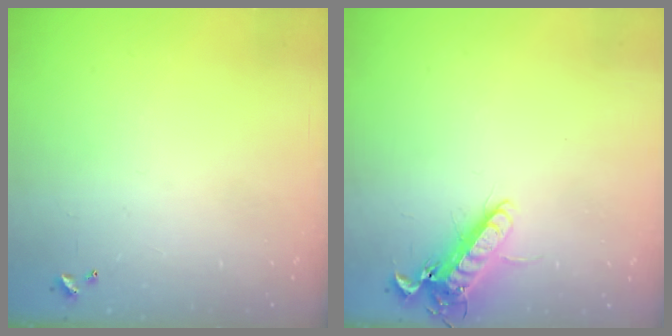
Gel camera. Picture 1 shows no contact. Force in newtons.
{"total": 12.8, "press": 12.7, "slide": 1.9}